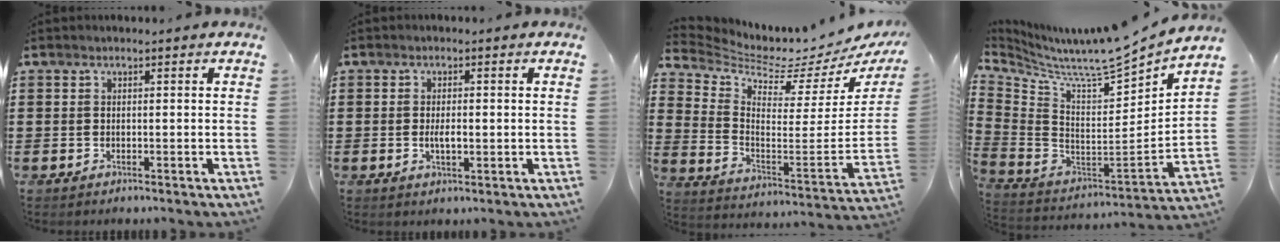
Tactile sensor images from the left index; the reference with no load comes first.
{"total": 2.4, "force": [-0.3, 0.8, 2.2], "torque": [-0.040, 0.001, -0.006]}
{"total": 3.3, "force": [2.8, 0.9, 1.4], "torque": [-0.046, -0.052, 0.038]}
{"total": 8.1, "force": [7.4, 0.0, 3.1], "torque": [-0.089, -0.070, 0.119]}